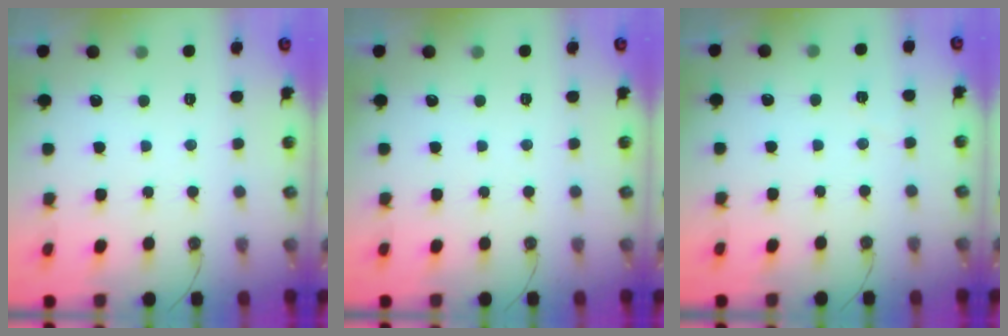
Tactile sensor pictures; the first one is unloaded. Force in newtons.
{"total": 0.0}
{"total": 3.0, "press": 2.7, "slide": 1.5}